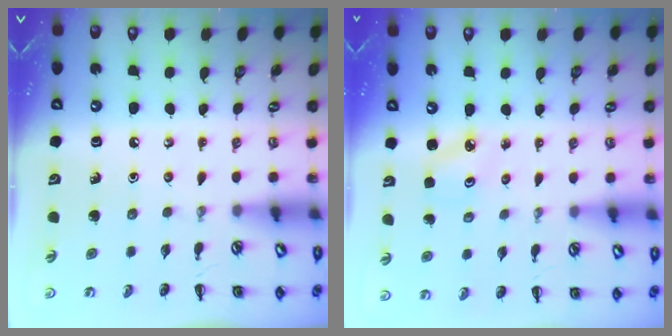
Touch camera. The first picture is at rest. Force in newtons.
{"total": 2.5, "press": 2.4, "slide": 0.5}